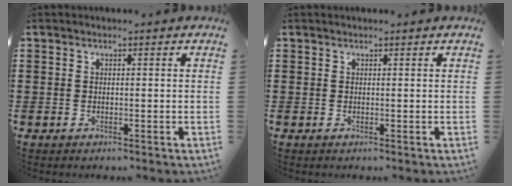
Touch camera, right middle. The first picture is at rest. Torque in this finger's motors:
{"motor_torque": [0.19, -0.35, 0.12, 0.04]}